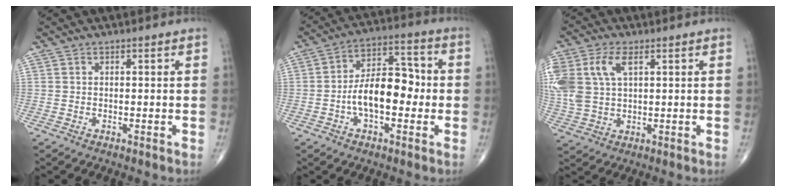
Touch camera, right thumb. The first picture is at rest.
{"total": 12.1, "force": [-1.8, 6.6, 10.0], "torque": [-0.147, 0.038, -0.038]}
{"total": 12.1, "force": [3.8, 6.9, 9.2], "torque": [-0.224, 0.008, 0.079]}